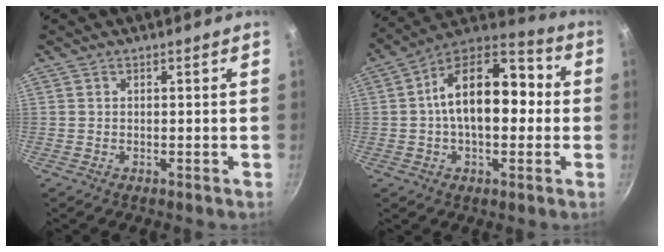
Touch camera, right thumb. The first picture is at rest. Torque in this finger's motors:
{"motor_torque": [0.23, 2.99, 1.19, -0.04, 0.16]}